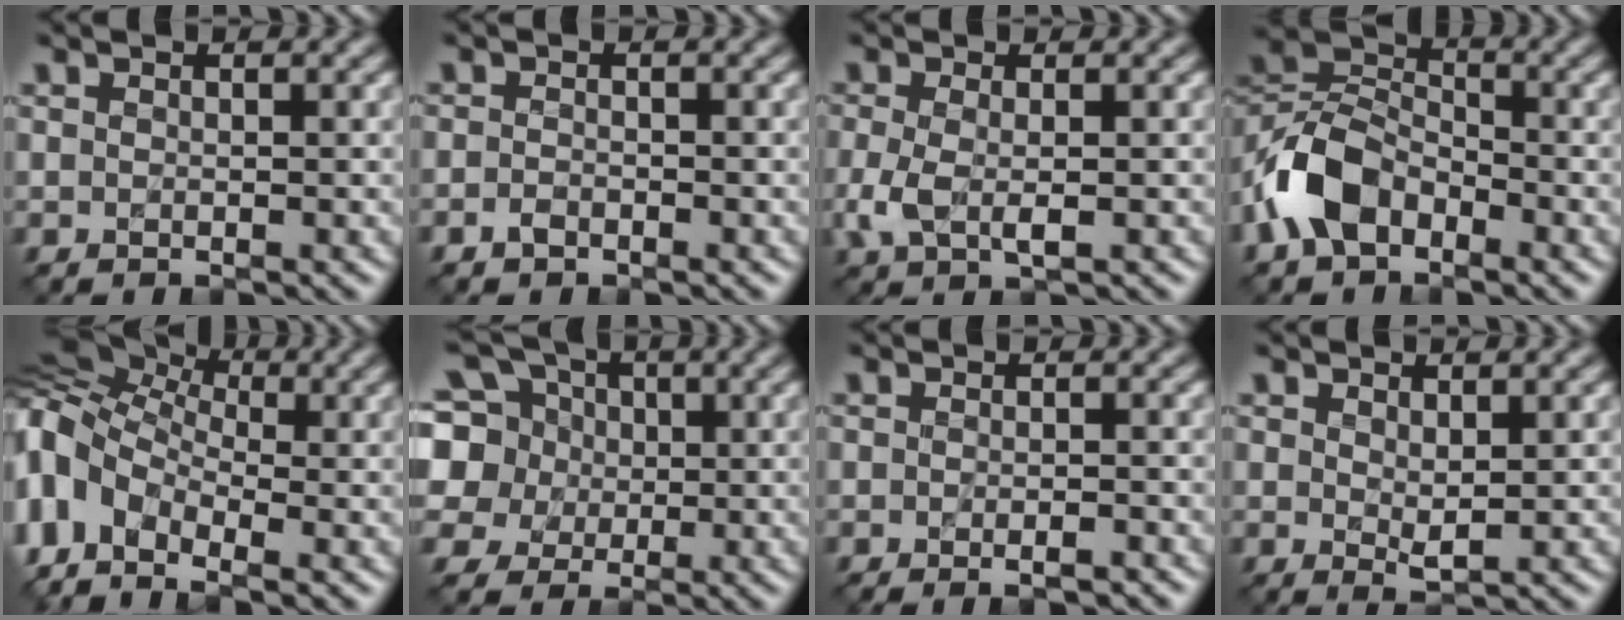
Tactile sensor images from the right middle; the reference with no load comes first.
{"total": 0.9, "force": [-0.7, 0.5, 0.5], "torque": [-0.009, 0.001, -0.014]}
{"total": 3.0, "force": [-0.5, 1.3, 2.6], "torque": [-0.066, -0.005, -0.010]}
{"total": 6.9, "force": [-3.4, 4.4, 4.1], "torque": [-0.088, 0.008, -0.080]}
{"total": 11.1, "force": [-1.3, 8.0, 7.6], "torque": [-0.163, 0.006, -0.031]}
{"total": 10.6, "force": [2.3, 9.3, 4.4], "torque": [-0.120, 0.028, 0.030]}
{"total": 2.1, "force": [-1.2, 0.5, 1.7], "torque": [-0.015, 0.001, -0.017]}
{"total": 1.3, "force": [0.5, 0.5, 1.1], "torque": [-0.021, -0.006, 0.014]}